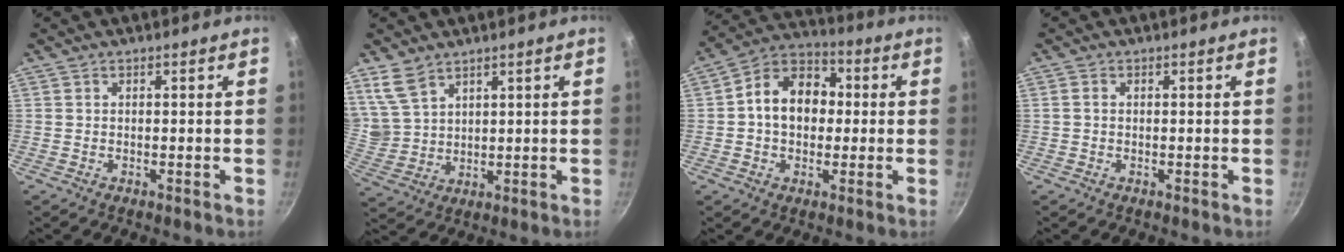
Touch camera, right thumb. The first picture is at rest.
{"total": 6.9, "force": [4.9, 4.0, 2.7], "torque": [-0.040, -0.018, 0.113]}
{"total": 12.7, "force": [0.7, 9.6, 8.2], "torque": [-0.094, 0.031, -0.009]}
{"total": 1.0, "force": [0.0, 0.8, 0.6], "torque": [-0.010, 0.005, -0.001]}